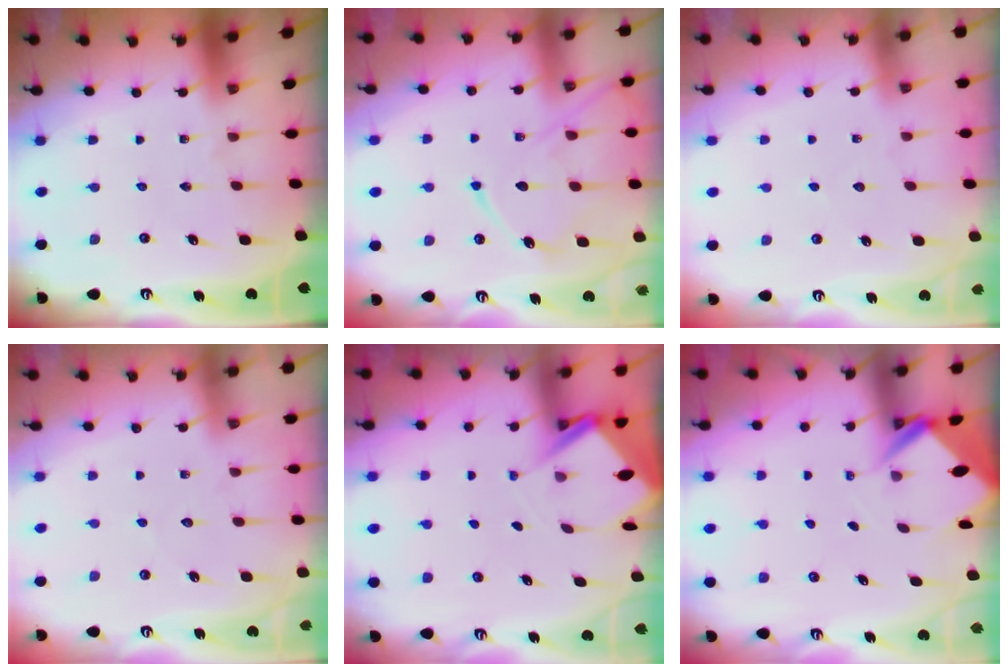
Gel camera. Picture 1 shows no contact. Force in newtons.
{"total": 11.9, "press": 11.9, "slide": 1.0}
{"total": 2.3, "press": 2.3, "slide": 0.3}
{"total": 3.7, "press": 3.6, "slide": 0.5}
{"total": 4.2, "press": 4.2, "slide": 0.4}
{"total": 2.8, "press": 2.8, "slide": 0.1}